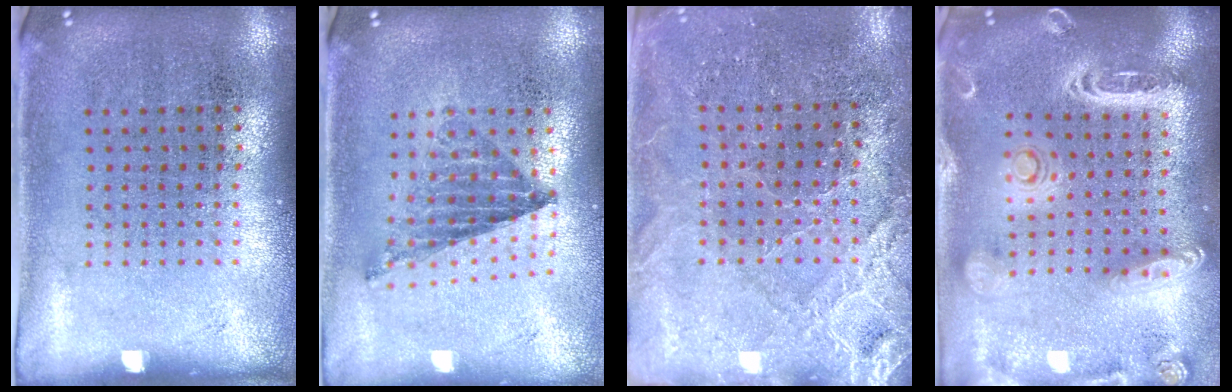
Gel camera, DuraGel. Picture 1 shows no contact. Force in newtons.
{"total": 0.8, "press": 0.8, "slide": 0.2}
{"total": 3.0, "press": 2.9, "slide": 0.4}
{"total": 2.7, "press": 2.3, "slide": 1.3}